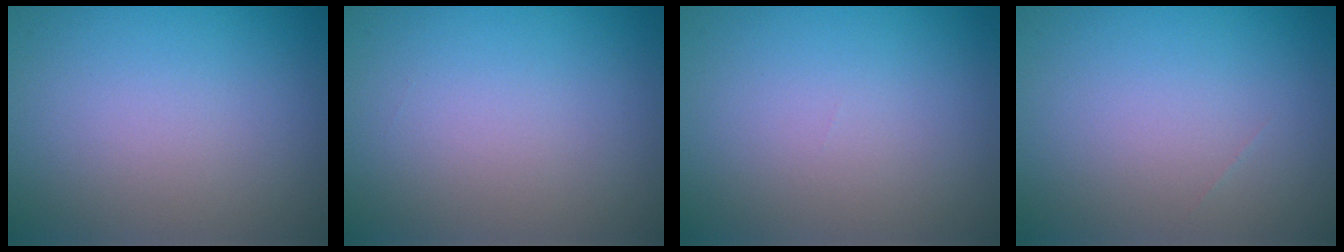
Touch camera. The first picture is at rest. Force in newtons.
{"total": 0.0}
{"total": 0.0}
{"total": 0.0}